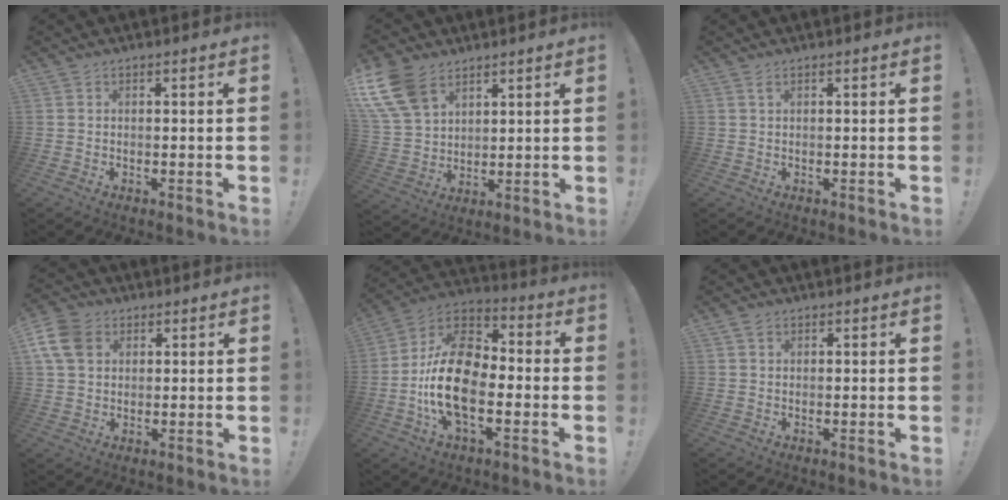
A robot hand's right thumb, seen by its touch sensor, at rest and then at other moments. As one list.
[{"total": 13.2, "force": [7.5, 8.3, 7.0], "torque": [-0.148, -0.032, 0.151]}, {"total": 1.0, "force": [0.5, 0.2, 0.9], "torque": [-0.018, 0.000, 0.008]}, {"total": 10.1, "force": [3.3, 7.7, 5.6], "torque": [-0.125, -0.001, 0.068]}, {"total": 19.5, "force": [-4.3, 11.4, 15.1], "torque": [-0.285, 0.025, -0.066]}, {"total": 1.3, "force": [0.9, 0.8, 0.5], "torque": [-0.011, 0.001, 0.016]}]